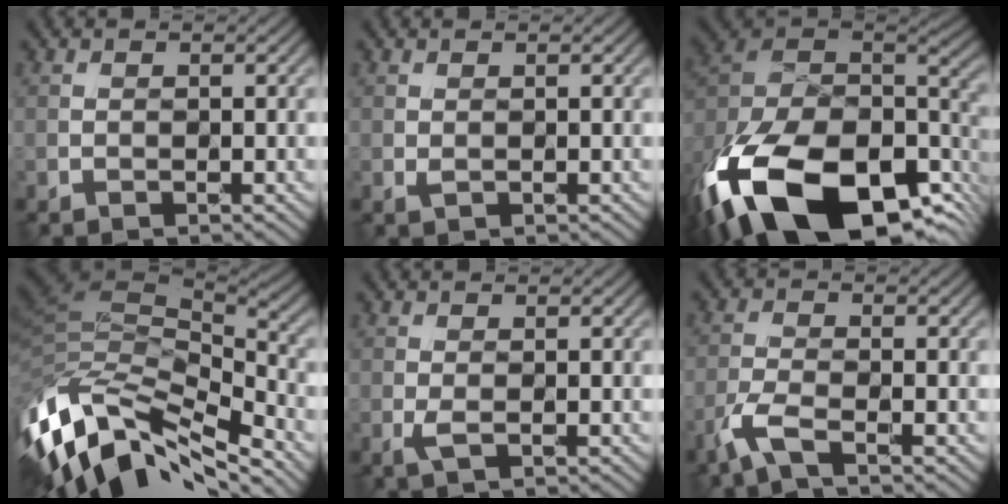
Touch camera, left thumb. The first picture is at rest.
{"total": 0.5, "force": [0.1, 0.3, 0.4], "torque": [-0.011, -0.002, 0.001]}
{"total": 21.0, "force": [-11.5, 9.8, 14.5], "torque": [-0.331, -0.041, -0.165]}
{"total": 15.5, "force": [-9.0, 7.3, 10.3], "torque": [-0.252, -0.035, -0.147]}
{"total": 1.2, "force": [-0.1, 0.4, 1.1], "torque": [-0.033, -0.003, -0.006]}
{"total": 3.6, "force": [-2.4, 0.7, 2.7], "torque": [-0.070, -0.004, -0.064]}